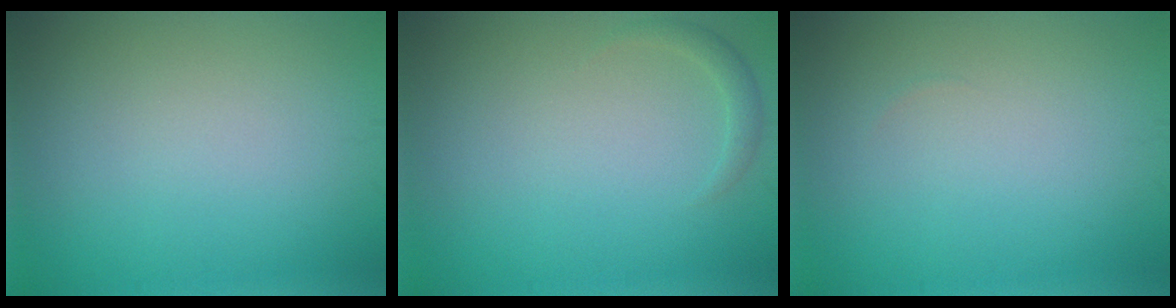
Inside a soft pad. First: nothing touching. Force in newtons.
{"total": 1.1, "press": 1.1, "slide": 0.2}
{"total": 0.0}